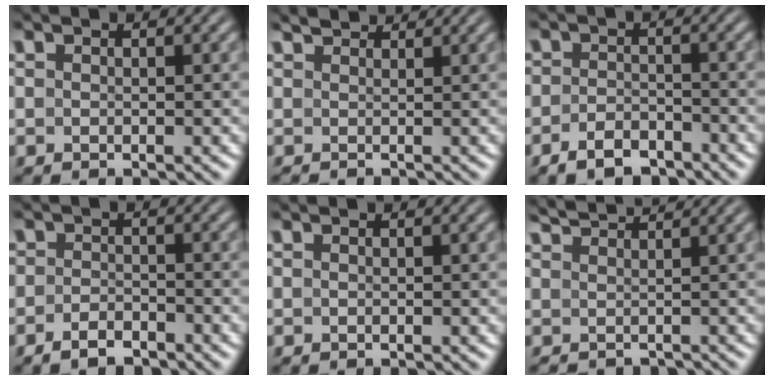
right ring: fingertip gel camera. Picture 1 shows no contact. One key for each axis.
{"total": 1.3, "fx": 1.3, "fy": -0.2, "fz": 0.1, "tx": 0.004, "ty": -0.008, "tz": 0.033}
{"total": 3.5, "fx": -3.2, "fy": 1.3, "fz": 0.5, "tx": 0.001, "ty": -0.007, "tz": -0.055}
{"total": 2.6, "fx": -2.4, "fy": 0.7, "fz": 0.2, "tx": 0.003, "ty": -0.005, "tz": -0.041}
{"total": 0.0}
{"total": 1.3, "fx": 1.1, "fy": 0.1, "fz": 0.7, "tx": -0.005, "ty": -0.008, "tz": 0.033}